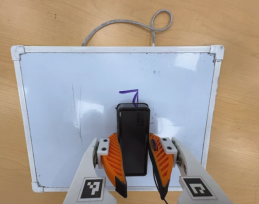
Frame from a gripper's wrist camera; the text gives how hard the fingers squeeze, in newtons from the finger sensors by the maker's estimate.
{"total": 9.7, "left": 7.8, "right": 11.5}